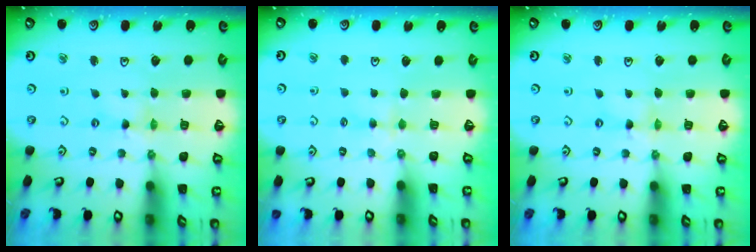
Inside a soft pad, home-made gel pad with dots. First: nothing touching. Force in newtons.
{"total": 2.7, "press": 2.6, "slide": 0.4}
{"total": 0.0}